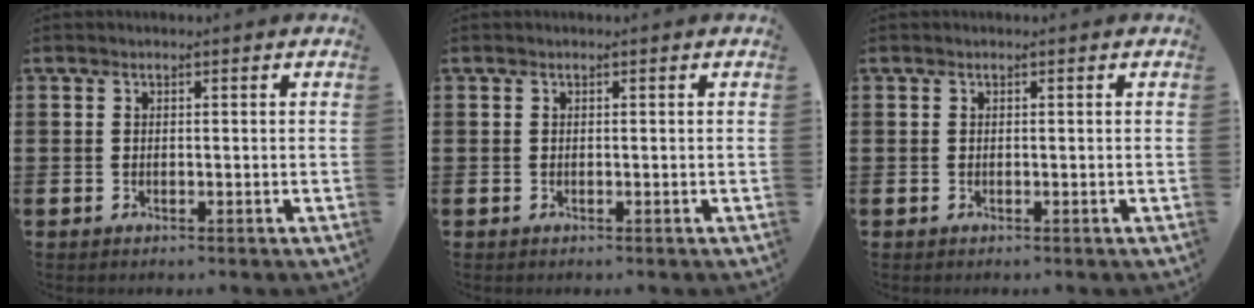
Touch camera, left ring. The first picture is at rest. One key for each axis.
{"total": 0.0}
{"total": 0.0}